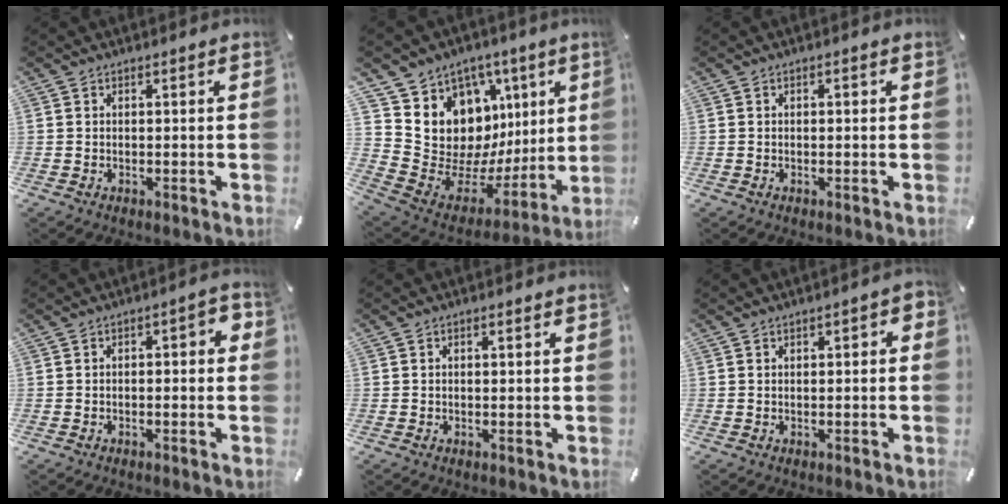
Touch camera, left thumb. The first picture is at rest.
{"total": 13.8, "force": [4.9, 12.1, 4.6], "torque": [-0.050, -0.084, 0.117]}
{"total": 0.7, "force": [-0.2, 0.3, 0.6], "torque": [-0.013, 0.000, -0.003]}
{"total": 3.5, "force": [-1.6, 1.4, 2.8], "torque": [-0.047, 0.018, -0.032]}
{"total": 0.9, "force": [-0.2, 0.4, 0.9], "torque": [-0.015, 0.001, -0.004]}
{"total": 2.3, "force": [-0.8, 1.1, 1.9], "torque": [-0.031, 0.006, -0.014]}